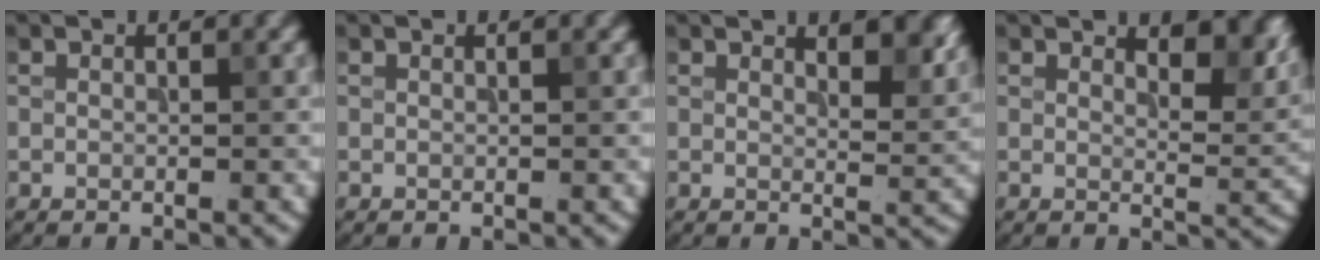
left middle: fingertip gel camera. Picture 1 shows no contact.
{"total": 0.0}
{"total": 4.4, "force": [3.0, 1.5, 2.8], "torque": [-0.035, 0.003, 0.036]}
{"total": 4.7, "force": [3.1, 1.8, 3.1], "torque": [-0.042, -0.004, 0.040]}